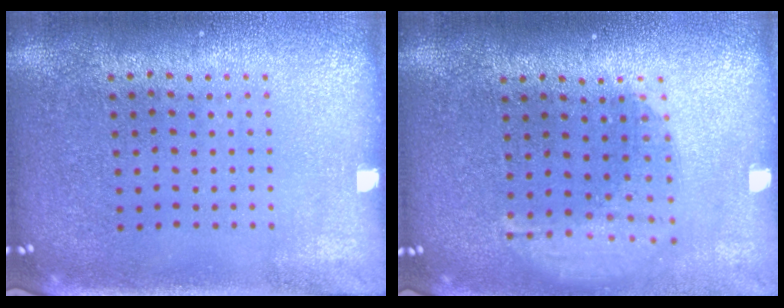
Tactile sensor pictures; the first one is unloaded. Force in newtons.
{"total": 1.6, "press": 1.2, "slide": 1.0}